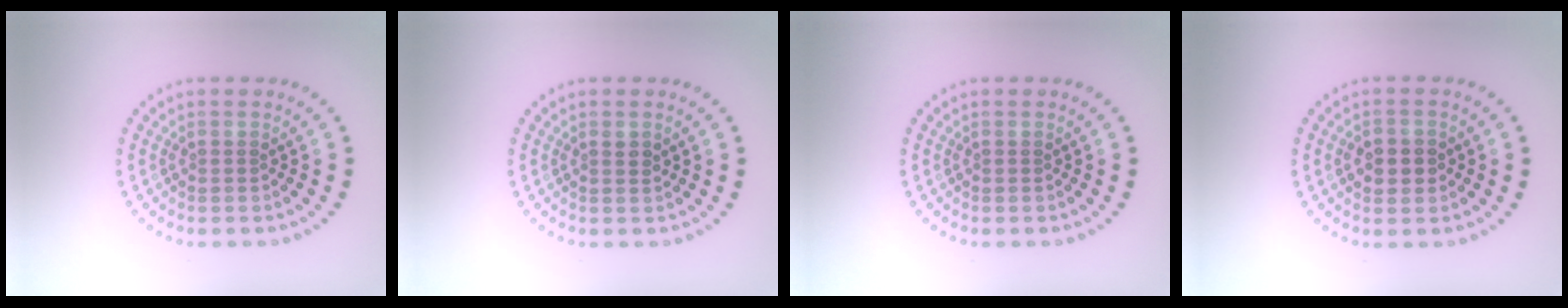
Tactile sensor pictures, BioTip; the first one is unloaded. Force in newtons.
{"total": 0.9, "press": 0.8, "slide": 0.4}
{"total": 0.0}
{"total": 2.5, "press": 2.5, "slide": 0.3}